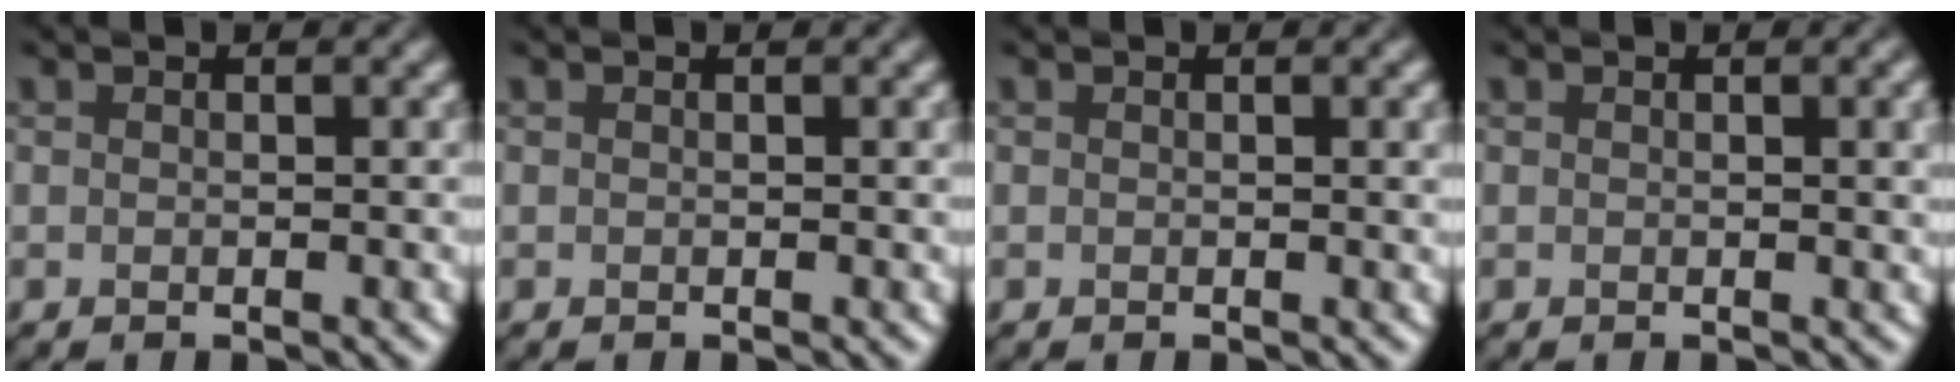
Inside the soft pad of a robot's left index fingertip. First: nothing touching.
{"total": 0.0}
{"total": 0.9, "force": [0.2, 0.2, 0.8], "torque": [-0.009, 0.000, 0.001]}
{"total": 1.9, "force": [0.4, 0.6, 1.7], "torque": [-0.016, 0.003, 0.003]}